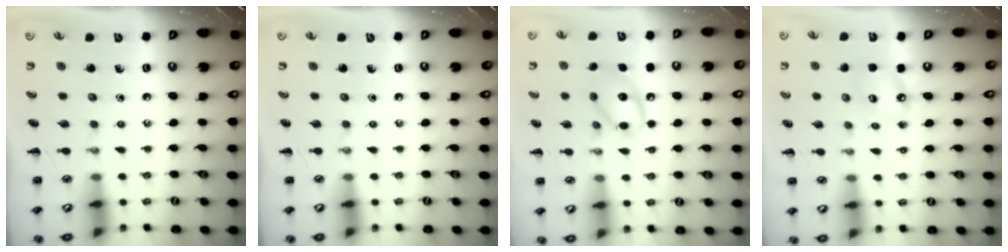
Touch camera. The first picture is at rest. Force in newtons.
{"total": 0.0}
{"total": 11.5, "press": 11.5, "slide": 1.3}
{"total": 5.0, "press": 4.9, "slide": 0.8}